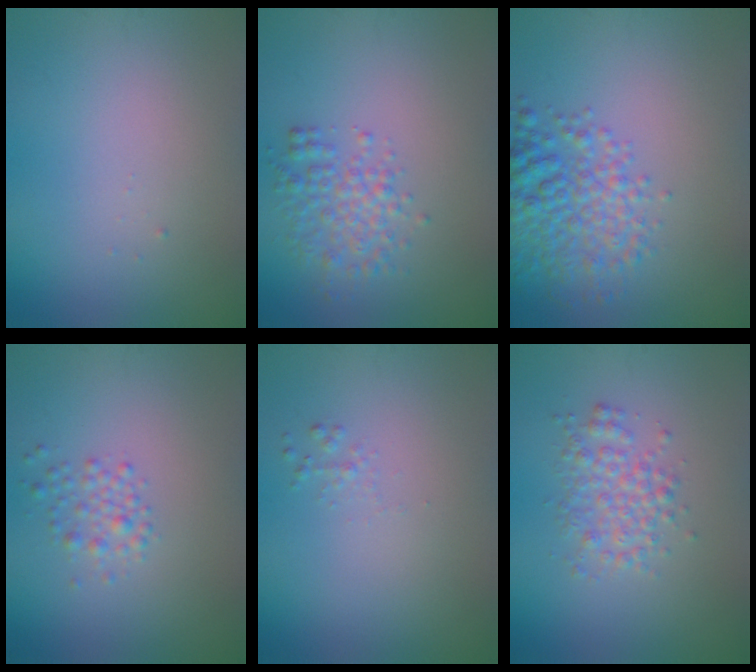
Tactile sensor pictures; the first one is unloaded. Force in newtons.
{"total": 3.0, "press": 3.0, "slide": 0.1}
{"total": 5.0, "press": 5.0, "slide": 0.2}
{"total": 1.7, "press": 1.7, "slide": 0.1}
{"total": 0.6, "press": 0.6, "slide": 0.0}
{"total": 2.7, "press": 2.7, "slide": 0.0}